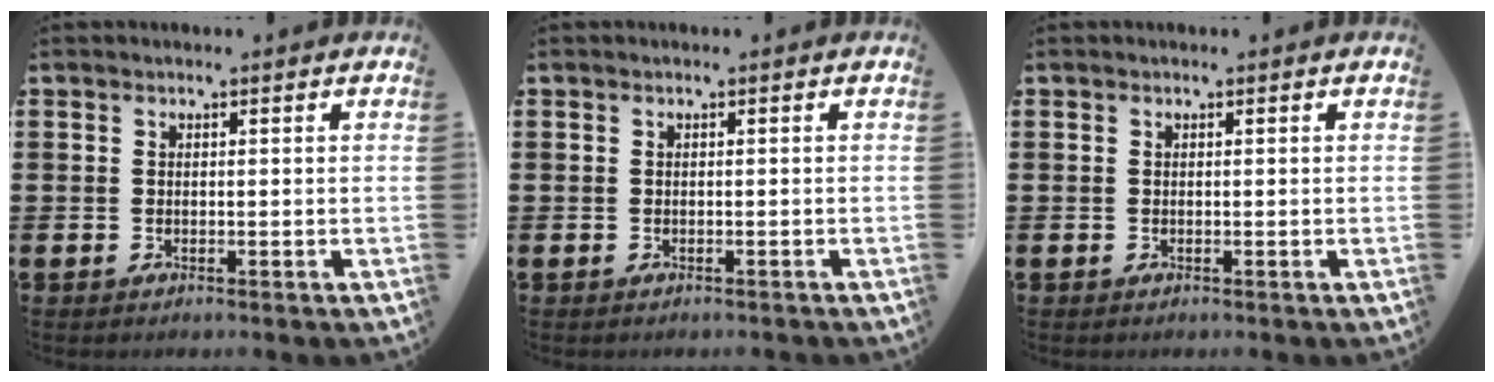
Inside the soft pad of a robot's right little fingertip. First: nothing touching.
{"total": 0.0}
{"total": 0.0}